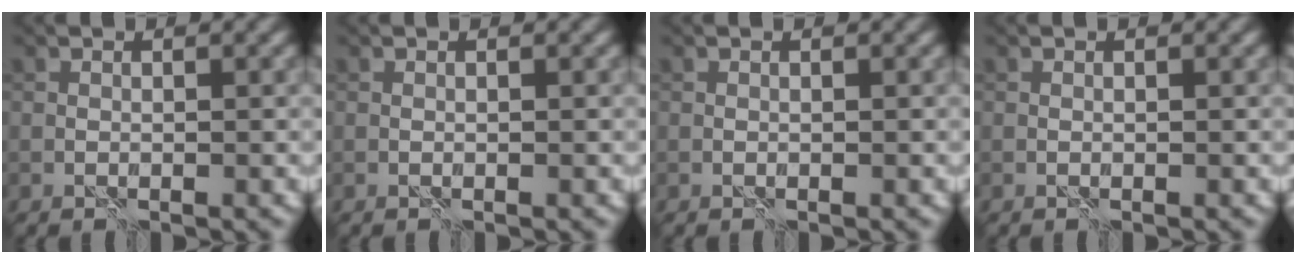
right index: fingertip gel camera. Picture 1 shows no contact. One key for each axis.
{"total": 0.0}
{"total": 0.0}
{"total": 0.0}